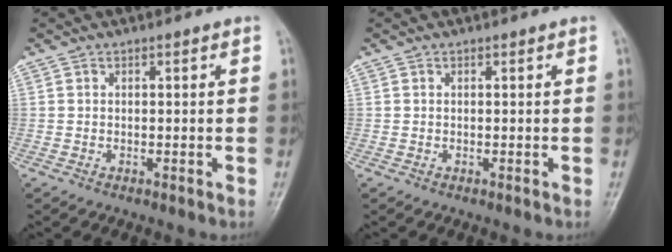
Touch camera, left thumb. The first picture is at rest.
{"total": 0.0}